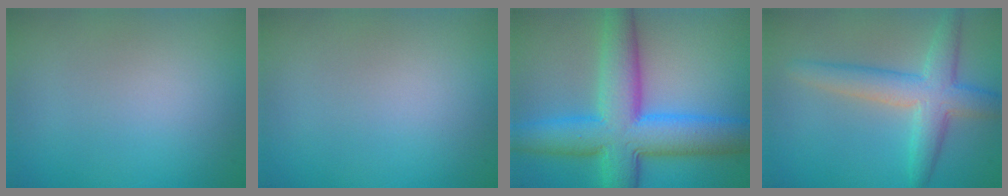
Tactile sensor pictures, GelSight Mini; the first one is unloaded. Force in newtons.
{"total": 0.0}
{"total": 10.0, "press": 10.0, "slide": 0.1}
{"total": 4.8, "press": 4.8, "slide": 0.1}